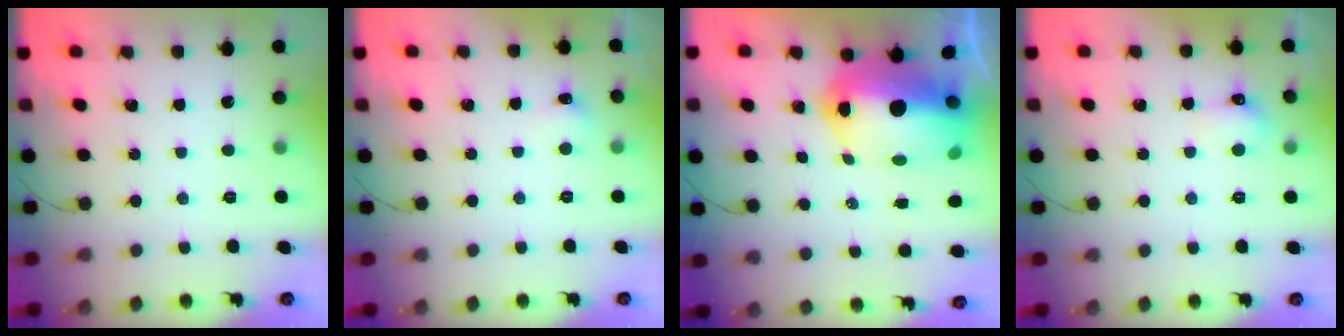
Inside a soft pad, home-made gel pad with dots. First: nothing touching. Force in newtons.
{"total": 4.3, "press": 4.0, "slide": 1.4}
{"total": 17.9, "press": 17.5, "slide": 3.8}
{"total": 5.6, "press": 5.4, "slide": 1.3}